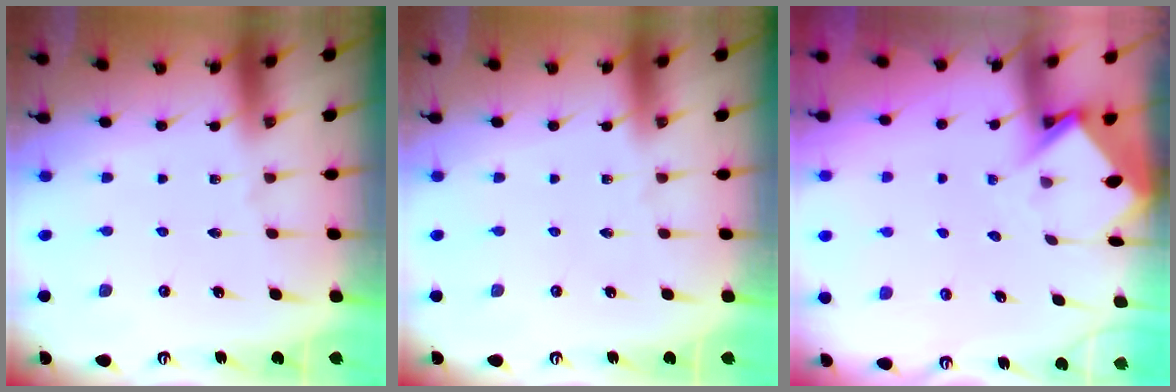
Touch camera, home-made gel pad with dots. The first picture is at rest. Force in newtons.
{"total": 0.0}
{"total": 4.0, "press": 4.0, "slide": 0.3}